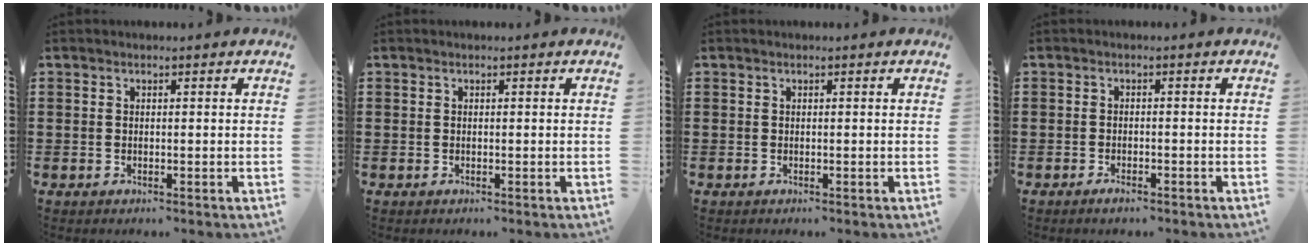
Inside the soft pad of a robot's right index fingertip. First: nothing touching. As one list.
[{"total": 0.0}, {"total": 0.0}, {"total": 1.2, "force": [-1.1, 0.2, 0.4], "torque": [-0.010, -0.004, -0.020]}]